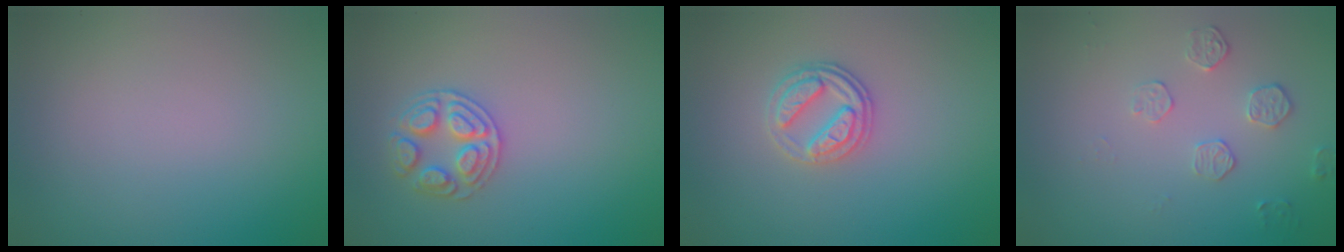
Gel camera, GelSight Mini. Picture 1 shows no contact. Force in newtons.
{"total": 2.7, "press": 2.7, "slide": 0.3}
{"total": 2.6, "press": 2.4, "slide": 1.0}
{"total": 1.8, "press": 1.2, "slide": 1.3}